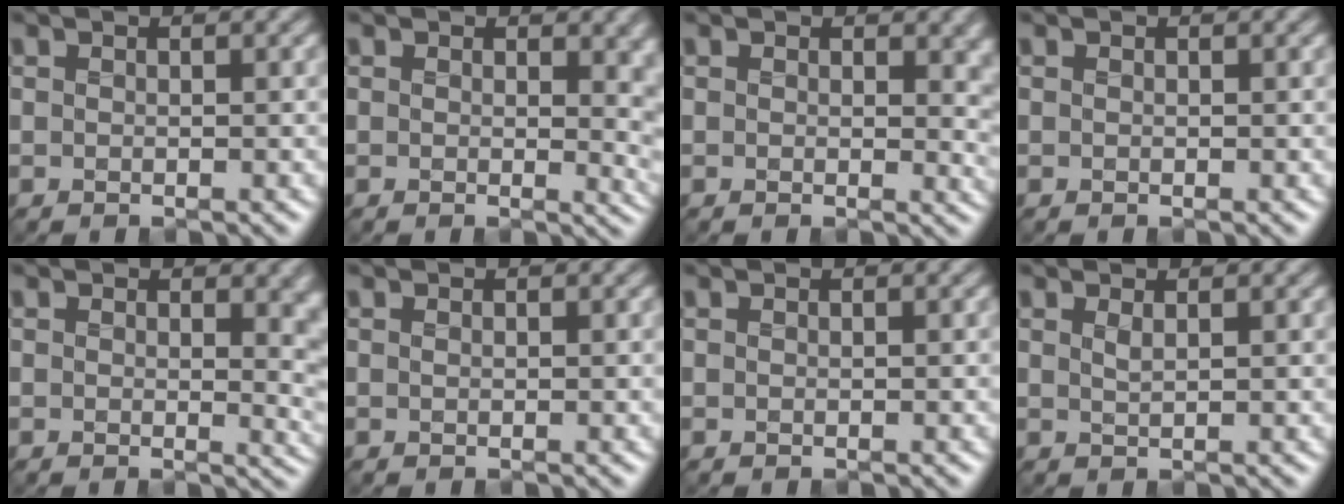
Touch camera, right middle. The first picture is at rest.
{"total": 4.8, "force": [1.7, 3.0, 3.3], "torque": [-0.040, -0.012, 0.031]}
{"total": 3.6, "force": [1.5, 2.4, 2.2], "torque": [-0.033, -0.008, 0.025]}
{"total": 0.0}
{"total": 4.6, "force": [1.7, 2.7, 3.3], "torque": [-0.039, -0.012, 0.033]}
{"total": 0.0}
{"total": 0.0}
{"total": 0.6, "force": [0.2, 0.0, 0.5], "torque": [-0.016, 0.000, 0.005]}